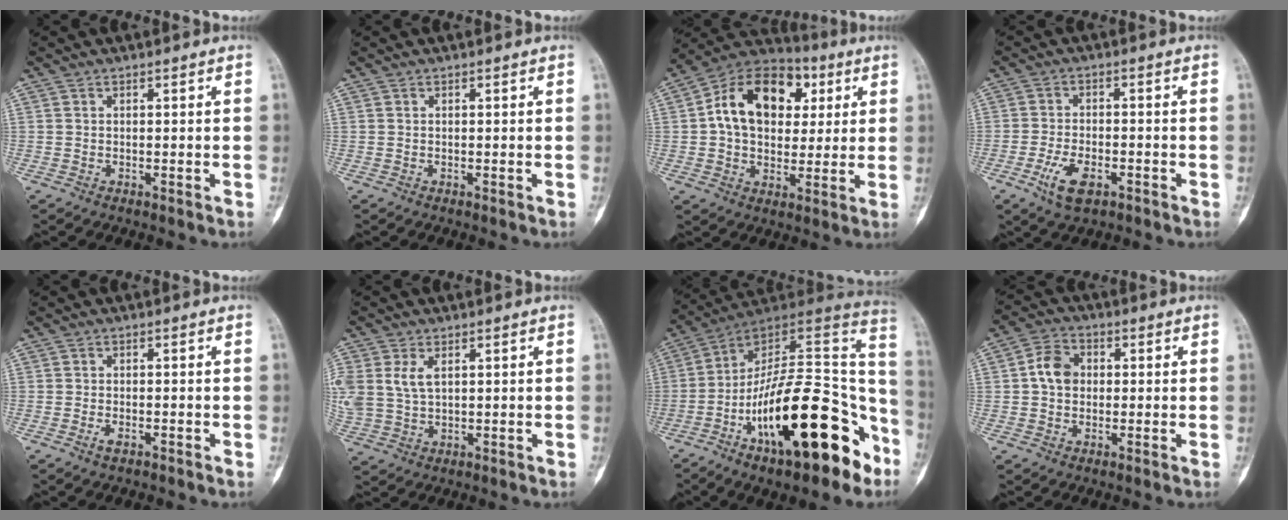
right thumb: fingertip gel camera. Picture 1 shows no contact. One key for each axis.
{"total": 0.0}
{"total": 18.2, "fx": 4.1, "fy": 12.7, "fz": 12.4, "tx": -0.170, "ty": 0.015, "tz": 0.060}
{"total": 6.6, "fx": -3.3, "fy": 3.1, "fz": 4.8, "tx": -0.093, "ty": 0.010, "tz": -0.057}
{"total": 1.5, "fx": -0.9, "fy": 0.6, "fz": 1.1, "tx": -0.025, "ty": 0.002, "tz": -0.018}
{"total": 7.9, "fx": 2.4, "fy": 5.0, "fz": 5.7, "tx": -0.137, "ty": 0.002, "tz": 0.058}
{"total": 27.7, "fx": -11.9, "fy": 10.7, "fz": 22.6, "tx": -0.304, "ty": 0.078, "tz": -0.187}
{"total": 6.0, "fx": 0.4, "fy": 4.8, "fz": 3.6, "tx": -0.053, "ty": 0.014, "tz": -0.001}